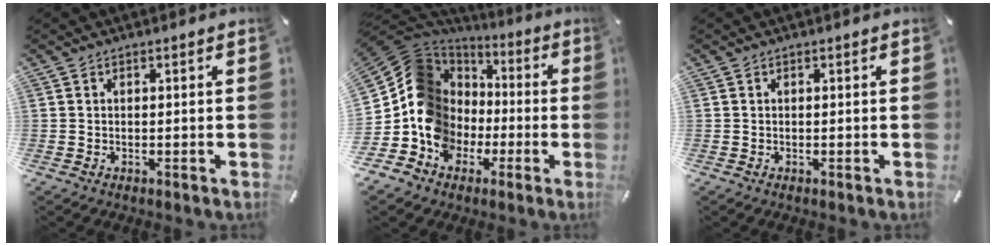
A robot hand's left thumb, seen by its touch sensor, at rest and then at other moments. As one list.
[{"total": 15.3, "force": [-2.9, 14.0, 5.6], "torque": [-0.146, -0.006, -0.041]}, {"total": 0.0}]